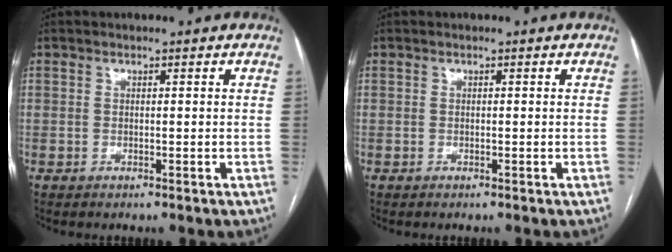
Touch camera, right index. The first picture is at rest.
{"total": 0.0}